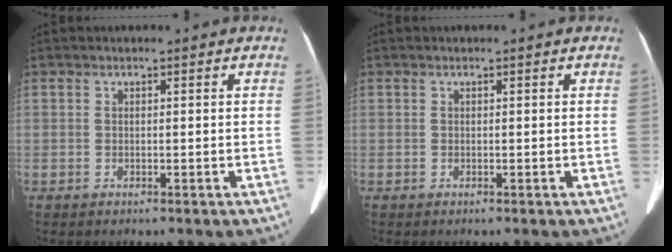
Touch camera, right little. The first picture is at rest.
{"total": 0.0}